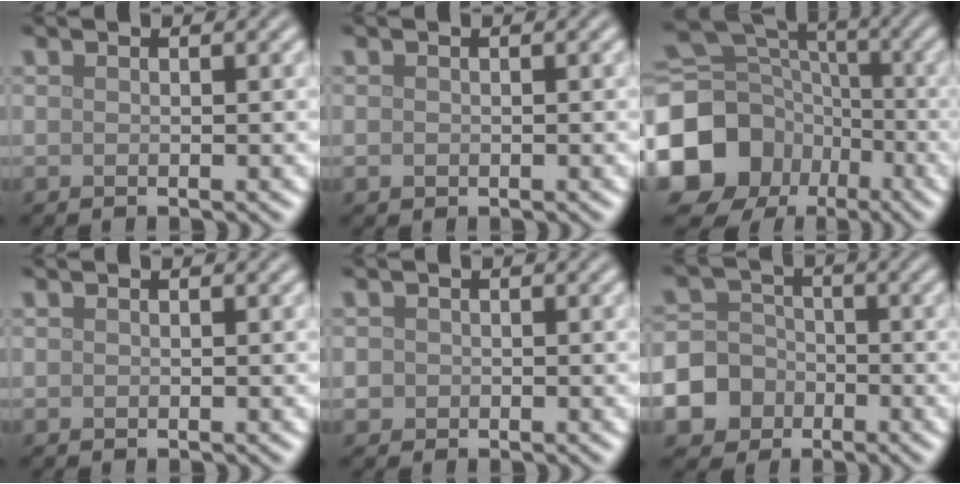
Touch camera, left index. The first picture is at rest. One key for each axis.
{"total": 0.5, "fx": -0.1, "fy": 0.5, "fz": 0.2, "tx": 0.000, "ty": -0.004, "tz": -0.002}
{"total": 17.9, "fx": -6.9, "fy": 15.2, "fz": 6.6, "tx": -0.166, "ty": -0.033, "tz": -0.141}
{"total": 0.0}
{"total": 1.0, "fx": -0.1, "fy": 1.0, "fz": 0.2, "tx": 0.004, "ty": -0.005, "tz": -0.002}
{"total": 10.4, "fx": -4.7, "fy": 8.9, "fz": 2.3, "tx": -0.060, "ty": -0.031, "tz": -0.107}